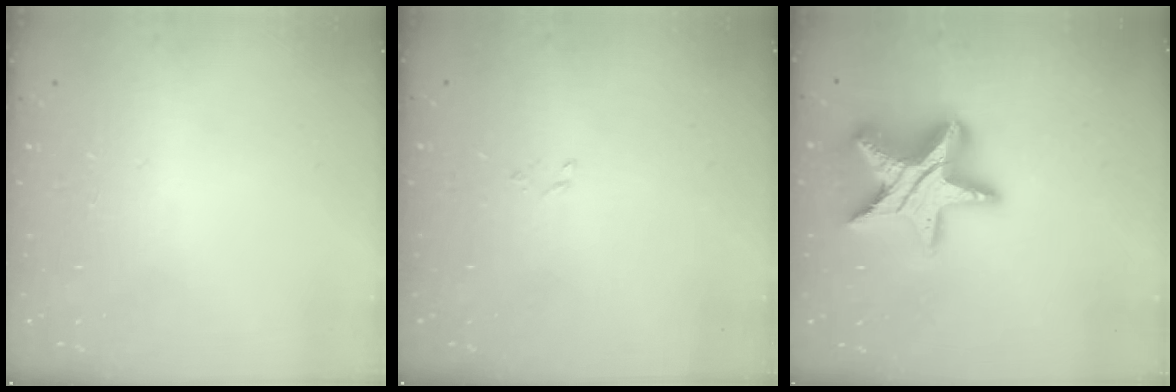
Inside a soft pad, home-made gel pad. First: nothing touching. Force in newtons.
{"total": 1.6, "press": 1.5, "slide": 0.3}
{"total": 24.8, "press": 24.7, "slide": 2.2}